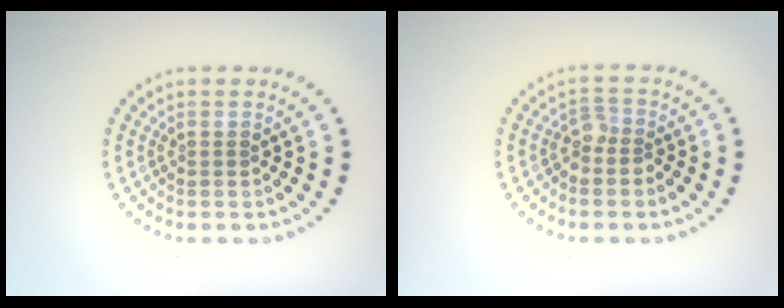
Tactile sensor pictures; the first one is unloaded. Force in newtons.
{"total": 1.7, "press": 1.3, "slide": 1.1}